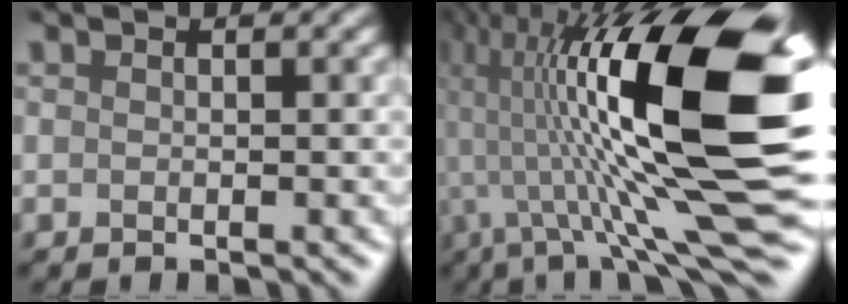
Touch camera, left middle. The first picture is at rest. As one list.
[{"total": 16.5, "force": [1.7, 4.5, 15.7], "torque": [-0.269, 0.026, 0.034]}]